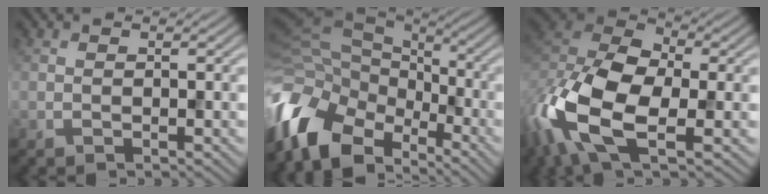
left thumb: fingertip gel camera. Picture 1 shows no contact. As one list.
[{"total": 14.2, "force": [-7.3, 8.4, 8.8], "torque": [-0.231, -0.011, -0.140]}, {"total": 16.4, "force": [-4.7, 8.7, 13.1], "torque": [-0.309, -0.011, -0.096]}]